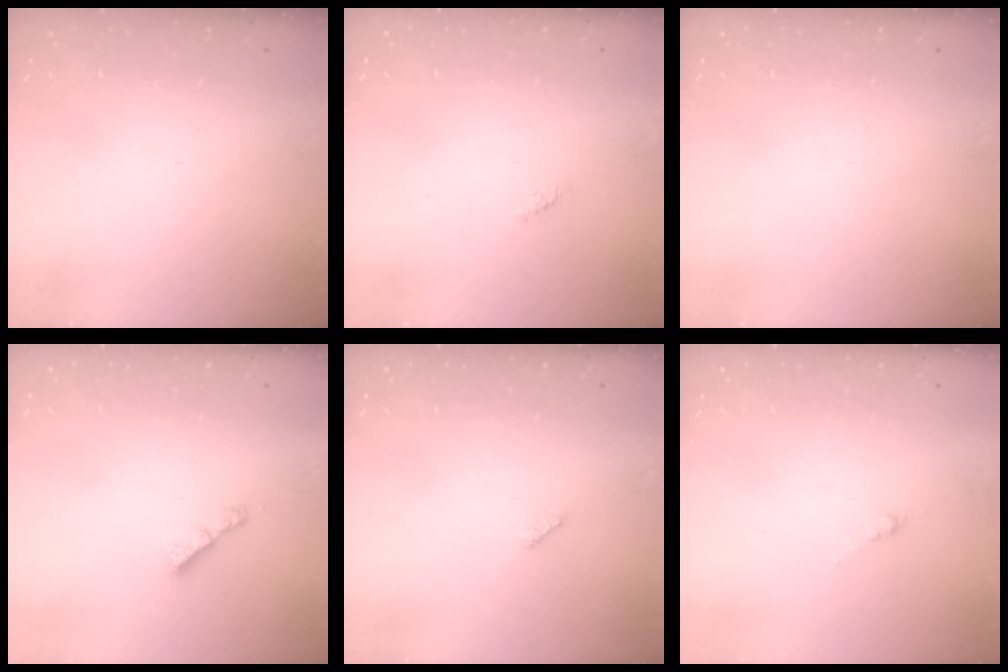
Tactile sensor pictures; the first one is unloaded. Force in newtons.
{"total": 0.8, "press": 0.7, "slide": 0.4}
{"total": 0.0}
{"total": 2.6, "press": 2.6, "slide": 0.1}
{"total": 2.9, "press": 2.9, "slide": 0.4}
{"total": 0.5, "press": 0.3, "slide": 0.4}